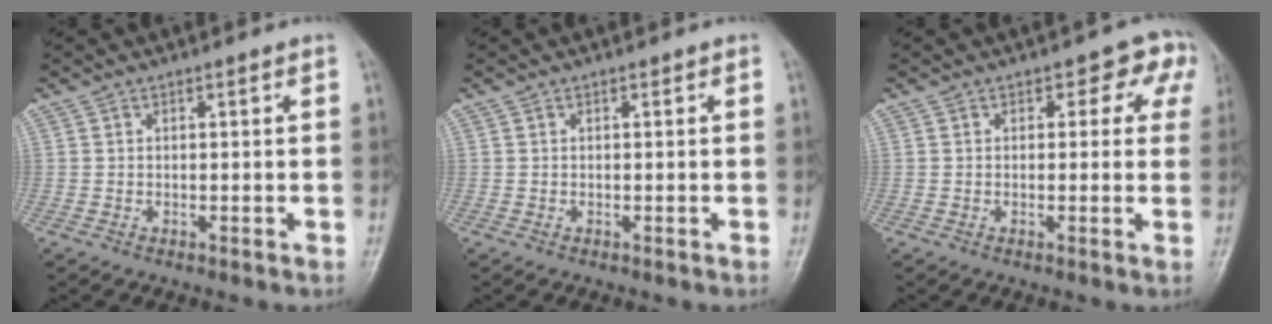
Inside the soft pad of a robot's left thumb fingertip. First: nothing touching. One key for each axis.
{"total": 0.0}
{"total": 5.1, "fx": 2.0, "fy": 3.5, "fz": 3.1, "tx": 0.014, "ty": 0.001, "tz": 0.008}